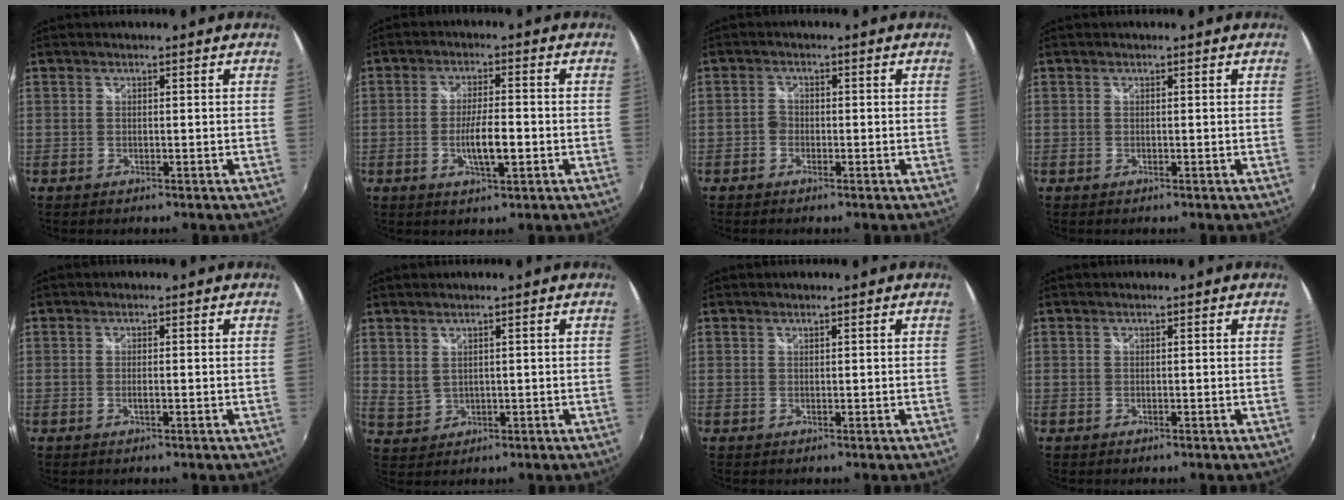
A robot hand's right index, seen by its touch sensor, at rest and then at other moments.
{"total": 6.0, "force": [-1.7, 1.2, 5.6], "torque": [-0.106, -0.004, -0.026]}
{"total": 1.4, "force": [-0.8, 1.1, 0.4], "torque": [-0.006, 0.005, -0.014]}
{"total": 0.0}
{"total": 0.9, "force": [-0.3, 0.0, 0.9], "torque": [-0.016, 0.001, -0.005]}
{"total": 2.5, "force": [1.6, 1.4, 1.2], "torque": [-0.023, 0.000, 0.039]}
{"total": 0.0}
{"total": 0.0}